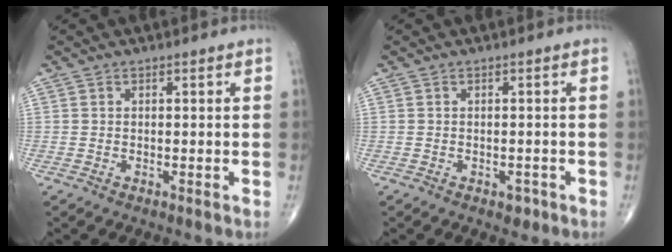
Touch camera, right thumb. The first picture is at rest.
{"total": 1.5, "force": [-0.8, 1.0, 0.8], "torque": [-0.004, 0.003, -0.008]}